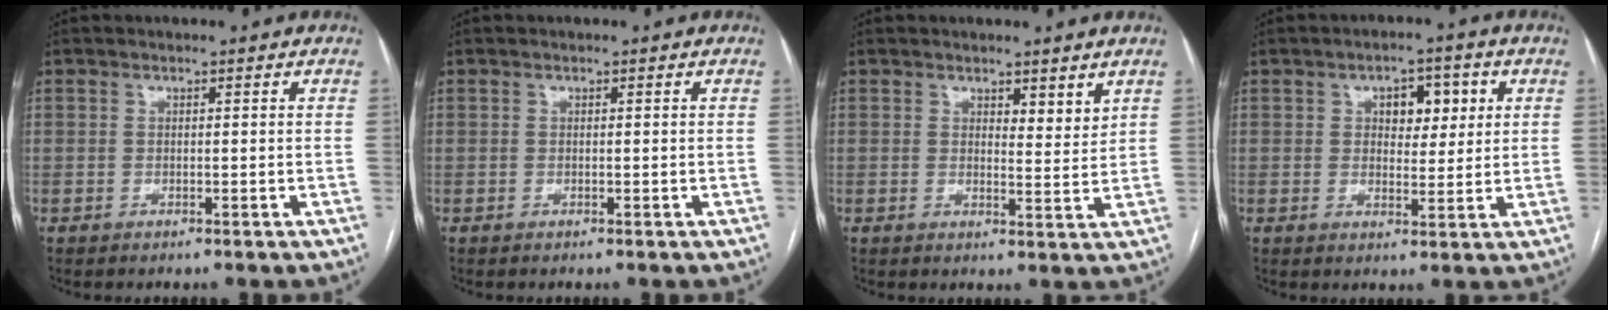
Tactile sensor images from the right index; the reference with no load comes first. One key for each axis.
{"total": 0.0}
{"total": 3.1, "fx": 2.3, "fy": 1.1, "fz": 1.8, "tx": -0.023, "ty": -0.012, "tz": 0.036}
{"total": 5.8, "fx": 2.0, "fy": 3.2, "fz": 4.5, "tx": -0.058, "ty": 0.013, "tz": 0.031}